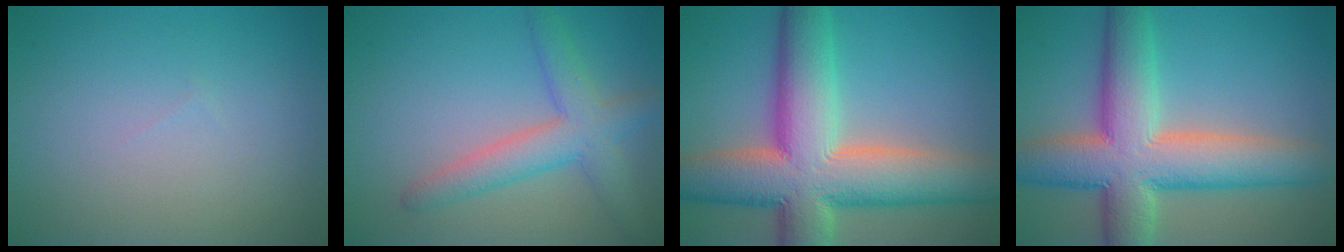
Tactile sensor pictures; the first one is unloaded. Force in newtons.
{"total": 4.5, "press": 4.5, "slide": 0.2}
{"total": 13.4, "press": 13.3, "slide": 1.3}
{"total": 10.9, "press": 10.9, "slide": 0.7}